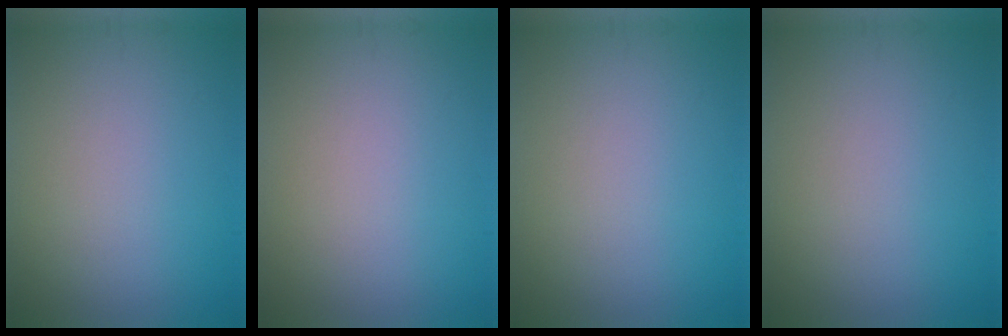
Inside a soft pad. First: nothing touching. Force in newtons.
{"total": 0.0}
{"total": 0.0}
{"total": 0.0}